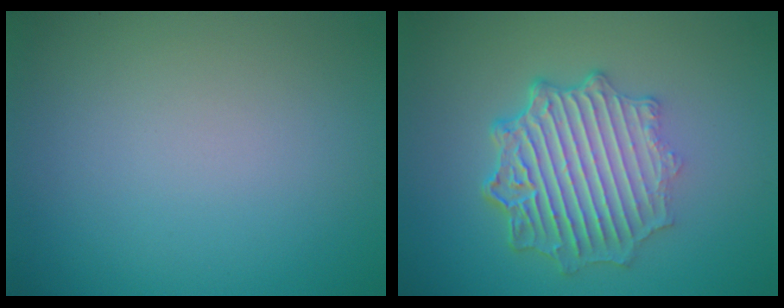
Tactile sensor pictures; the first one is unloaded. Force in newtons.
{"total": 6.9, "press": 5.2, "slide": 4.6}